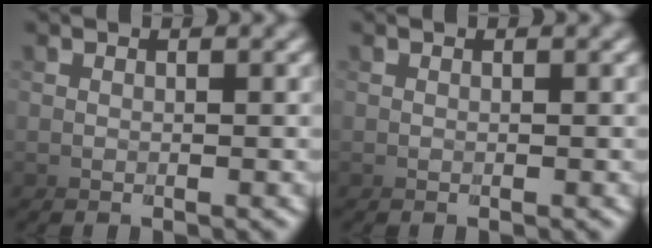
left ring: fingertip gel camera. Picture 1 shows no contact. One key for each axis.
{"total": 0.0}